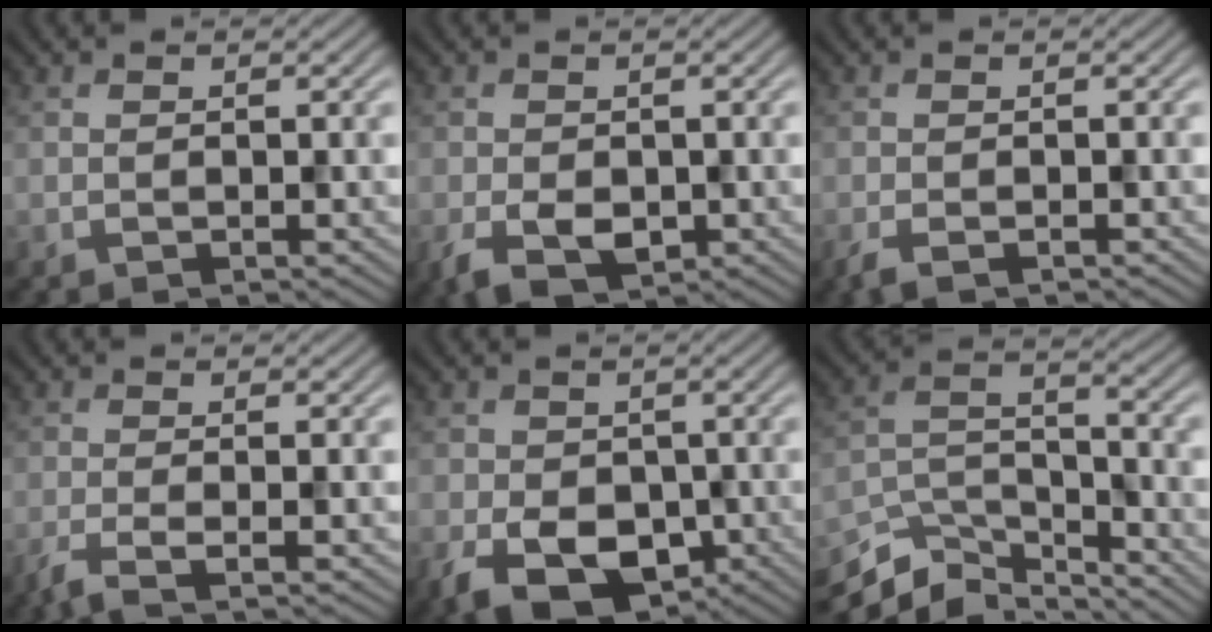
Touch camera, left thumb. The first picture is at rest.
{"total": 4.7, "force": [-1.7, 3.1, 3.1], "torque": [-0.065, -0.017, -0.034]}
{"total": 2.6, "force": [-1.8, 1.0, 1.5], "torque": [-0.034, -0.009, -0.034]}
{"total": 2.8, "force": [-1.7, 0.4, 2.2], "torque": [-0.044, -0.002, -0.046]}
{"total": 8.4, "force": [-3.1, 5.9, 5.1], "torque": [-0.099, -0.025, -0.054]}
{"total": 9.4, "force": [-7.8, 2.9, 4.3], "torque": [-0.091, -0.006, -0.155]}